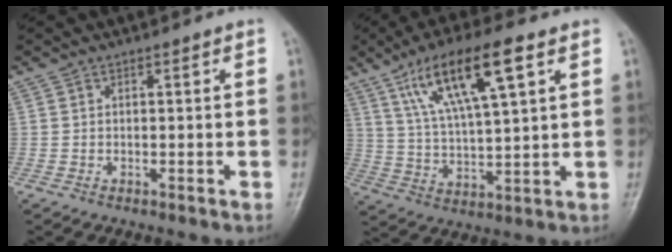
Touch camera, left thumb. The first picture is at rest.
{"total": 15.1, "force": [7.3, 3.9, 12.6], "torque": [-0.224, -0.011, 0.136]}